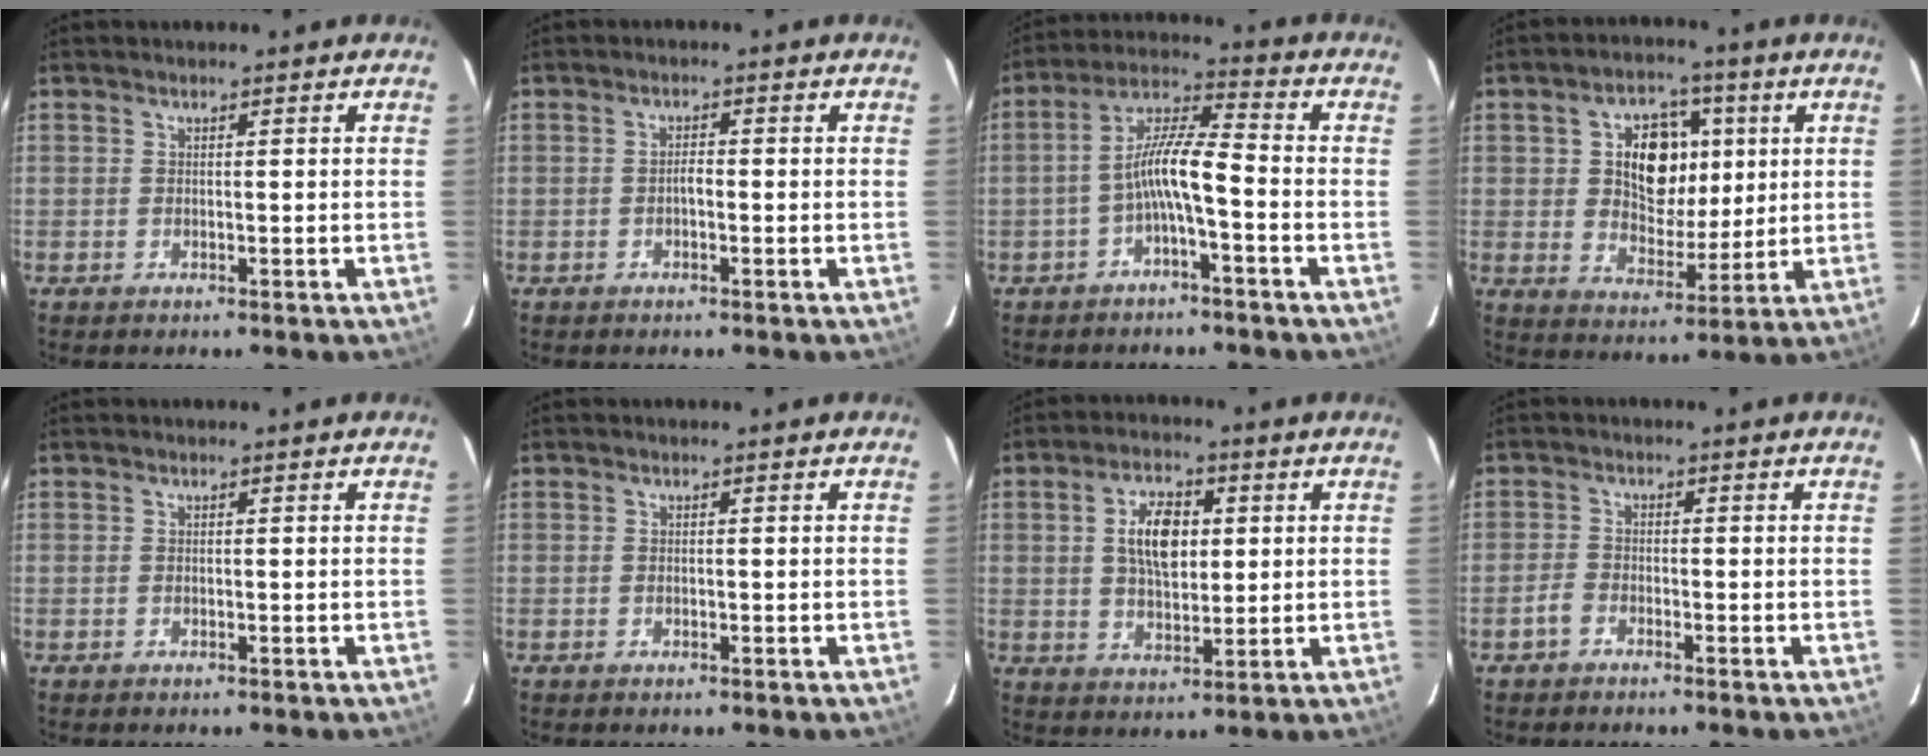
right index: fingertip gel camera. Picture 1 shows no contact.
{"total": 1.3, "force": [-0.6, 0.6, 1.1], "torque": [-0.019, 0.006, -0.011]}
{"total": 7.7, "force": [-3.0, 1.0, 7.0], "torque": [-0.155, 0.019, -0.057]}
{"total": 12.0, "force": [2.9, 8.4, 8.1], "torque": [-0.144, 0.013, 0.055]}
{"total": 0.0}
{"total": 0.0}
{"total": 9.0, "force": [1.9, 4.8, 7.4], "torque": [-0.132, 0.014, 0.037]}
{"total": 2.3, "force": [-1.8, 1.1, 0.9], "torque": [-0.029, 0.005, -0.036]}